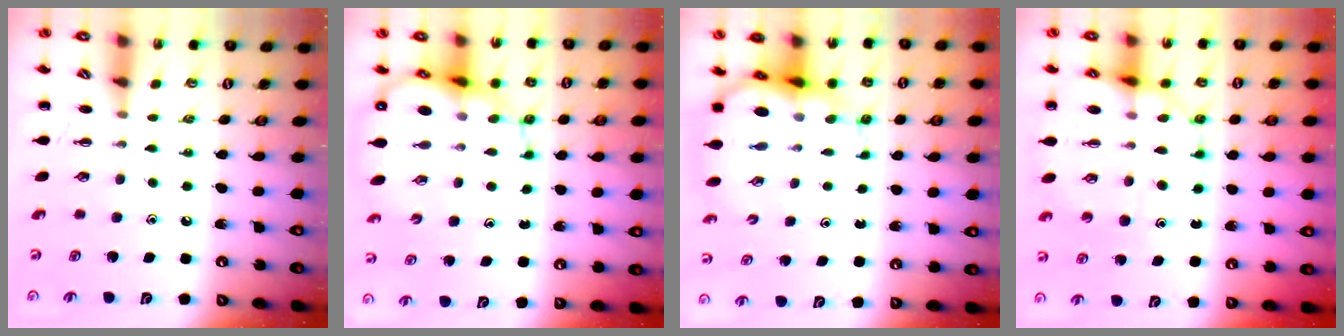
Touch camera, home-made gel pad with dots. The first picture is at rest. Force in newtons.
{"total": 13.1, "press": 12.6, "slide": 3.8}
{"total": 8.7, "press": 8.3, "slide": 2.4}
{"total": 15.9, "press": 15.8, "slide": 2.4}